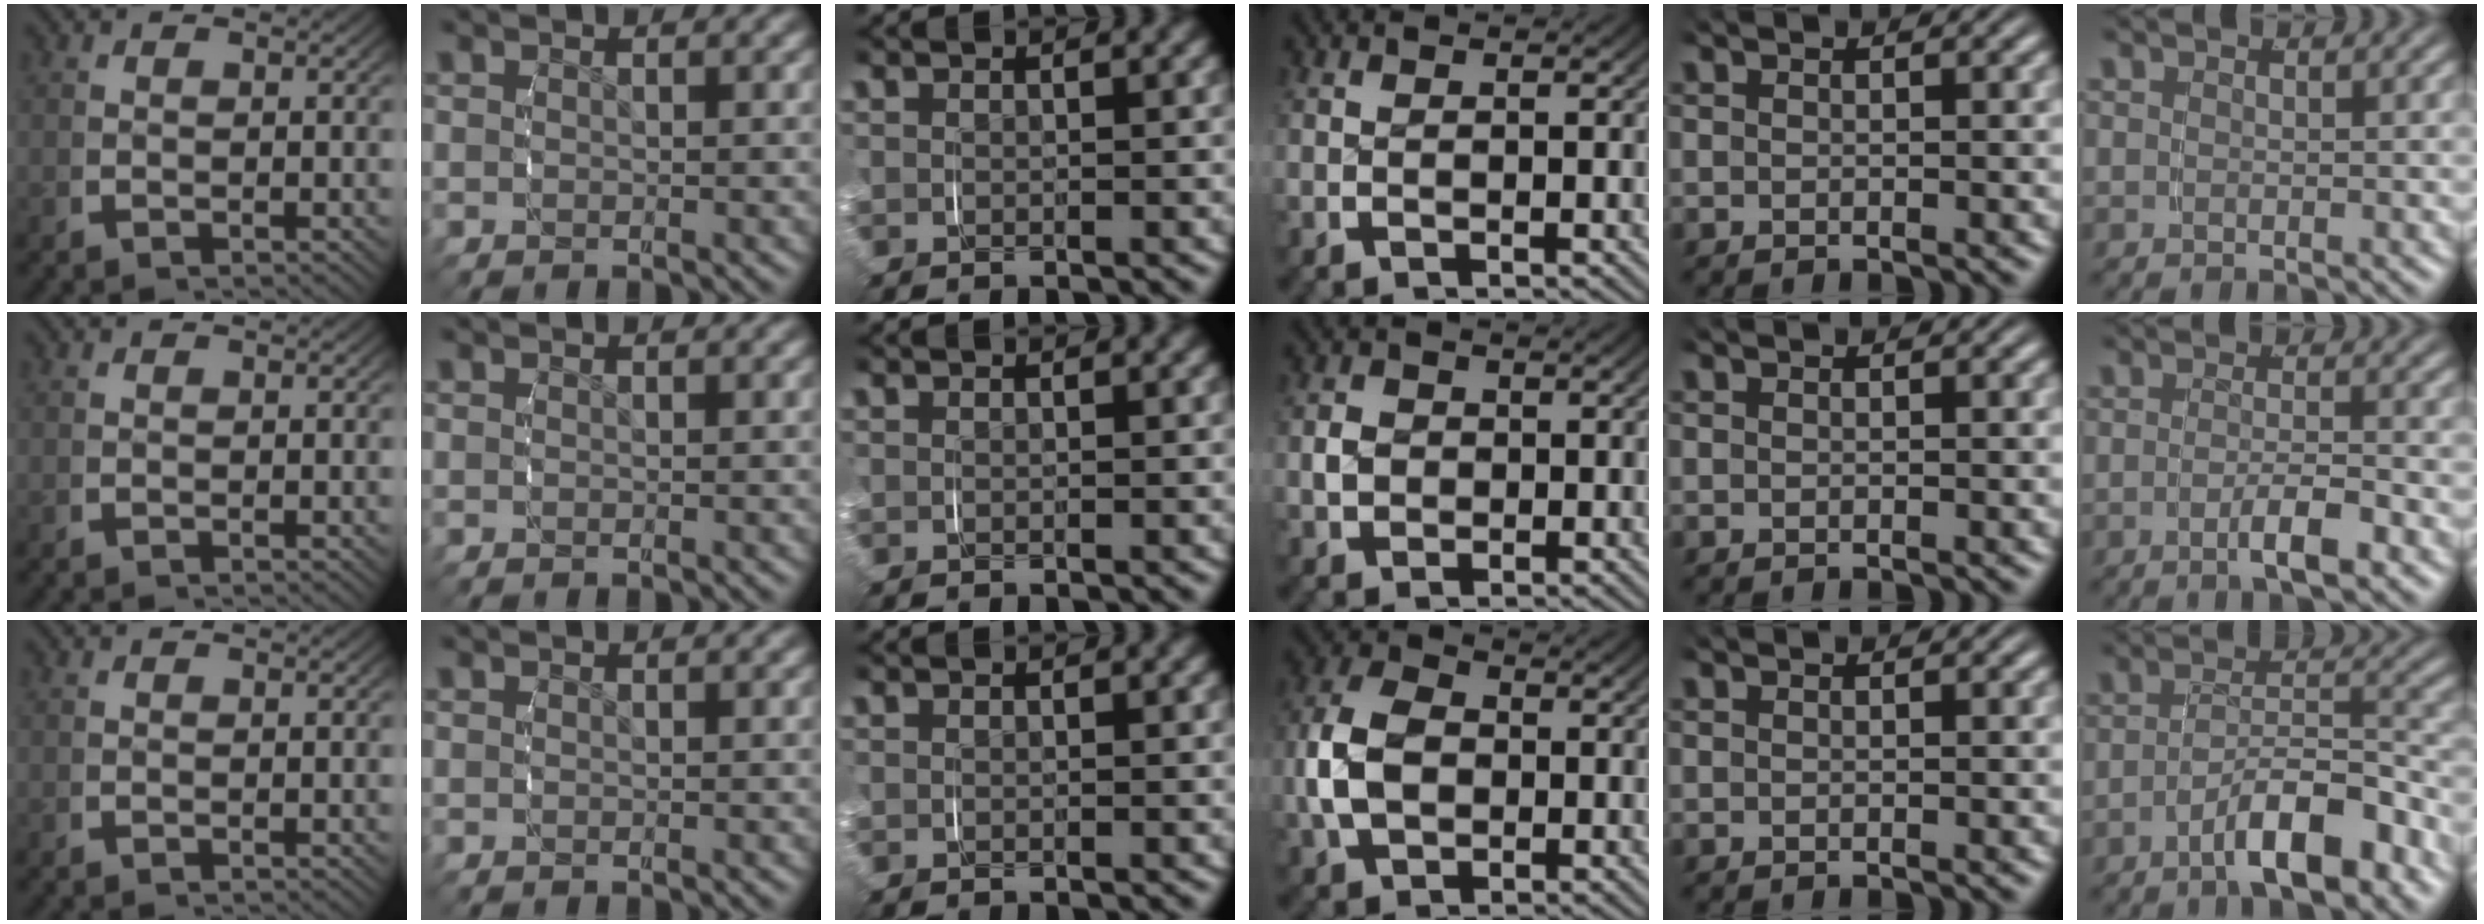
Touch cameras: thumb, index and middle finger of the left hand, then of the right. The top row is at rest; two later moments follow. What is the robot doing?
{"motion": "grasp_and_lifting", "object": "ribbon"}